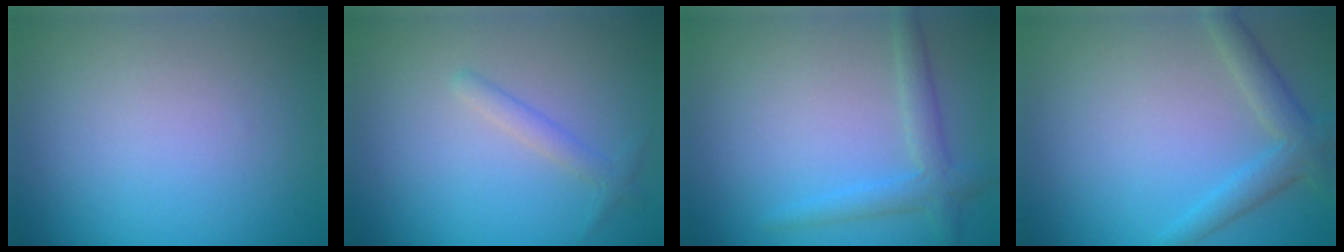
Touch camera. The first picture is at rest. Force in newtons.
{"total": 1.4, "press": 1.4, "slide": 0.0}
{"total": 2.6, "press": 2.6, "slide": 0.1}
{"total": 3.1, "press": 3.1, "slide": 0.2}